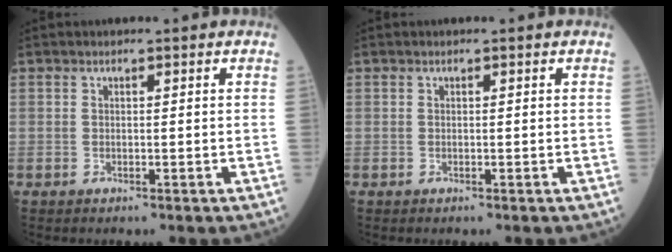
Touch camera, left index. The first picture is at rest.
{"total": 0.0}